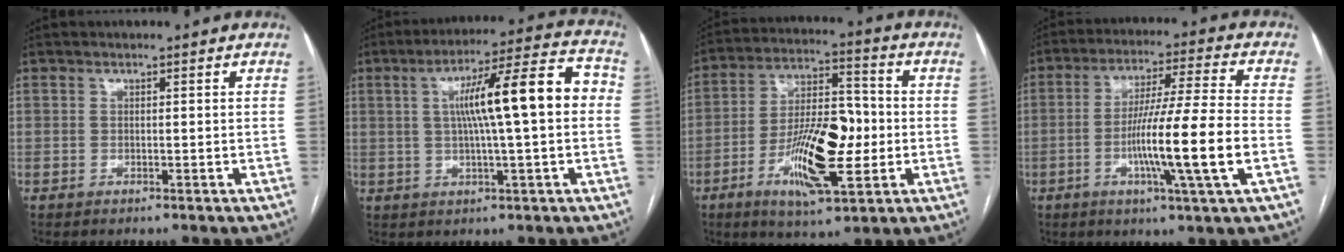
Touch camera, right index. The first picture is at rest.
{"total": 13.5, "force": [1.0, 0.8, 13.5], "torque": [-0.208, 0.029, 0.013]}
{"total": 14.7, "force": [-3.7, 4.4, 13.6], "torque": [-0.247, 0.007, -0.060]}
{"total": 14.3, "force": [-3.4, -1.2, 13.9], "torque": [-0.248, -0.009, -0.067]}